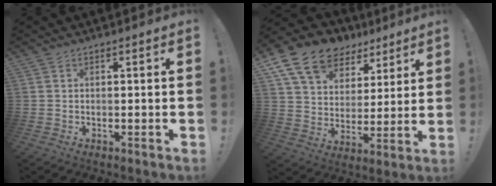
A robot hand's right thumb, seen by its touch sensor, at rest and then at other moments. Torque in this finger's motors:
{"motor_torque": [0.41, 1.06, 0.16, 0.16, 0.07]}